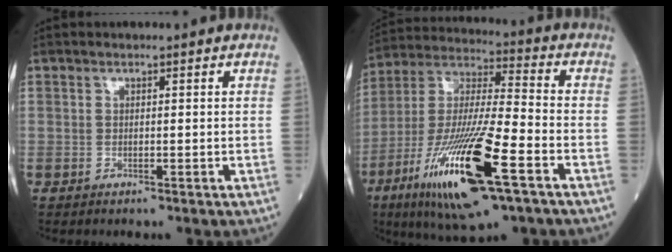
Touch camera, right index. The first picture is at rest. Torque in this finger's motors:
{"motor_torque": [1.27, -0.87, 1.05, 0.21]}